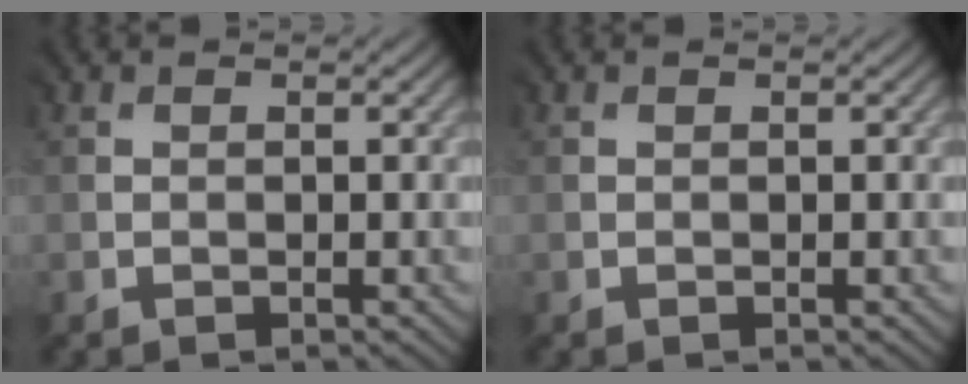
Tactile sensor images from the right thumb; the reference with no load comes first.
{"total": 0.0}